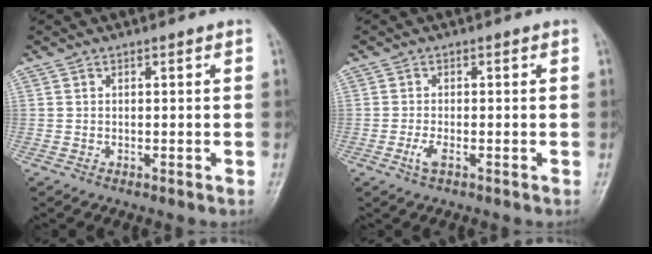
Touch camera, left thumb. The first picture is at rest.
{"total": 2.1, "force": [-0.8, 0.7, 1.8], "torque": [-0.046, -0.002, -0.018]}